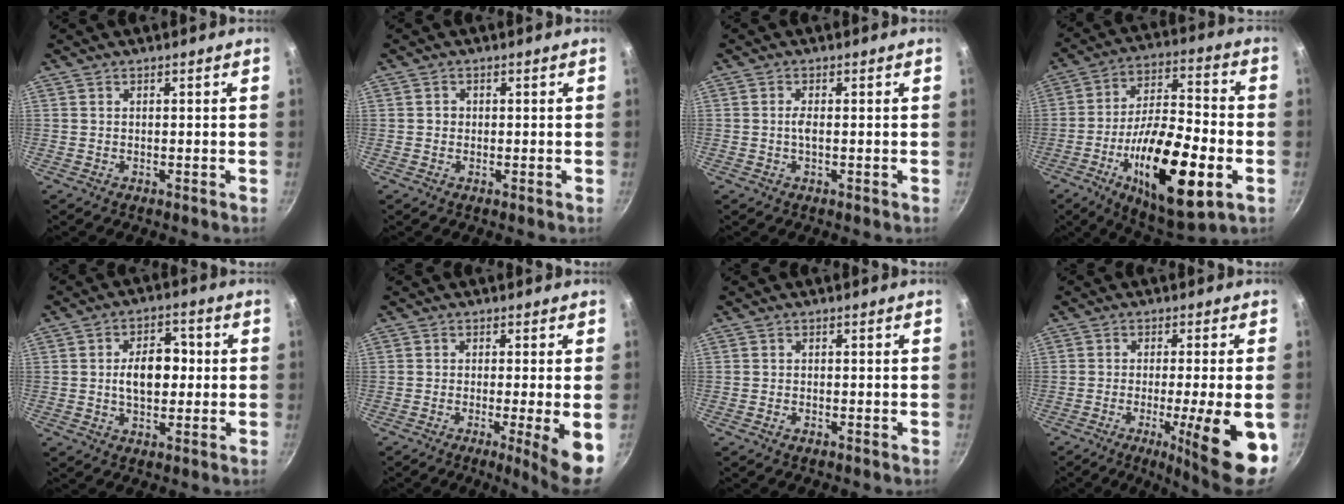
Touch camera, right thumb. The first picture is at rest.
{"total": 1.1, "force": [-0.1, 1.0, 0.3], "torque": [-0.001, 0.002, -0.003]}
{"total": 1.6, "force": [-0.2, 0.5, 1.5], "torque": [-0.035, 0.003, -0.007]}
{"total": 23.6, "force": [-7.8, 8.5, 20.6], "torque": [-0.334, 0.031, -0.125]}
{"total": 7.4, "force": [0.2, 4.4, 6.0], "torque": [-0.067, 0.014, -0.002]}
{"total": 7.6, "force": [-2.0, 0.3, 7.3], "torque": [-0.106, -0.004, -0.028]}
{"total": 1.1, "force": [-0.7, 0.6, 0.7], "torque": [-0.017, 0.003, -0.016]}
{"total": 14.4, "force": [-4.4, 2.1, 13.6], "torque": [-0.184, 0.003, -0.058]}